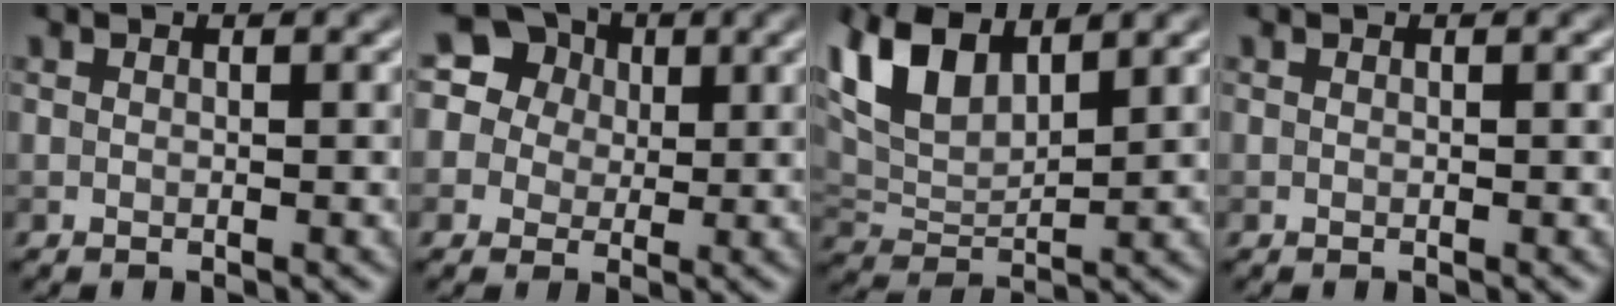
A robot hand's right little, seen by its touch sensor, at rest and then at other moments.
{"total": 11.0, "force": [4.7, 9.2, 3.9], "torque": [-0.116, 0.042, 0.066]}
{"total": 7.2, "force": [4.3, 3.3, 4.8], "torque": [-0.112, 0.014, 0.082]}
{"total": 0.0}